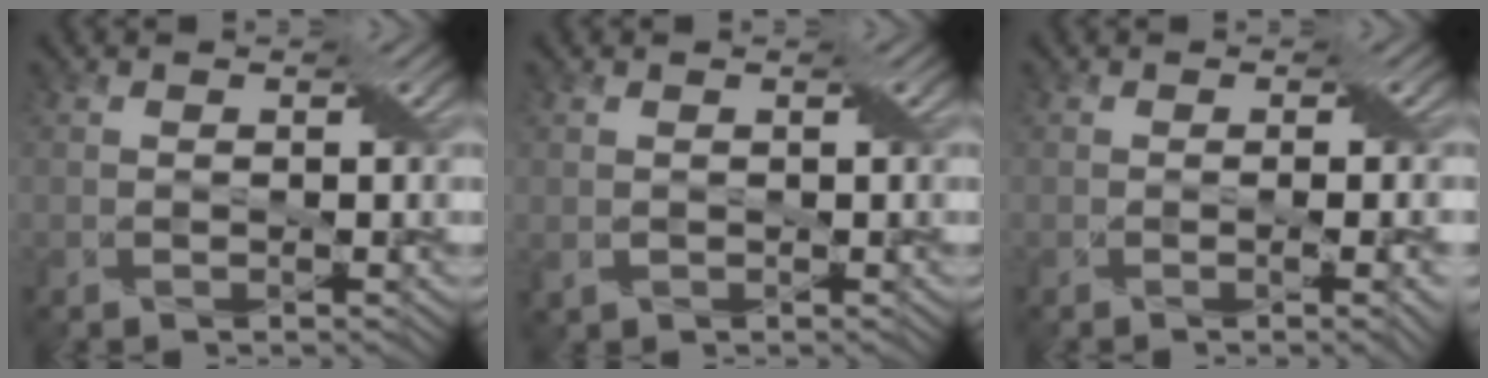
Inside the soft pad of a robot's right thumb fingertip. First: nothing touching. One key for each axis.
{"total": 0.8, "fx": 0.1, "fy": 0.6, "fz": 0.4, "tx": -0.015, "ty": -0.002, "tz": 0.008}
{"total": 3.4, "fx": -0.3, "fy": 0.6, "fz": 3.3, "tx": -0.049, "ty": 0.005, "tz": -0.005}